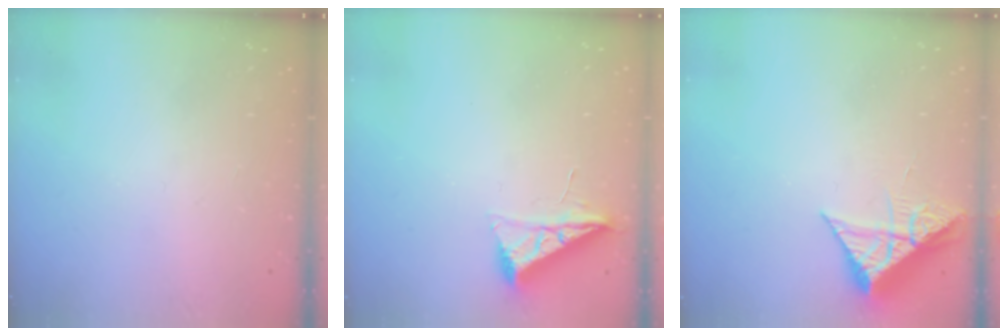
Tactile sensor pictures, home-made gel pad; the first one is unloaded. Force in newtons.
{"total": 7.0, "press": 6.9, "slide": 0.8}
{"total": 7.6, "press": 7.6, "slide": 0.4}